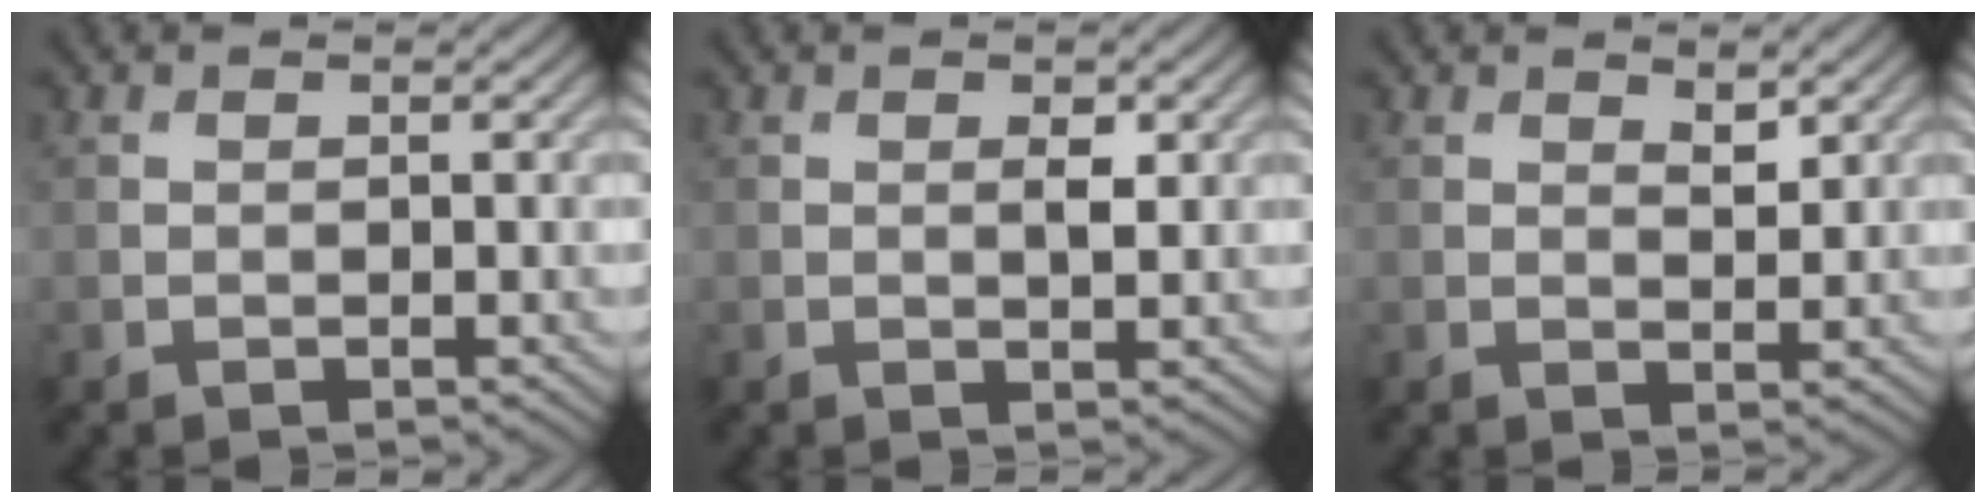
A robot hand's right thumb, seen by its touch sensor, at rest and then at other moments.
{"total": 1.6, "force": [0.5, 0.5, 1.4], "torque": [-0.025, -0.004, 0.009]}
{"total": 1.8, "force": [1.3, 0.6, 1.1], "torque": [-0.019, -0.005, 0.025]}